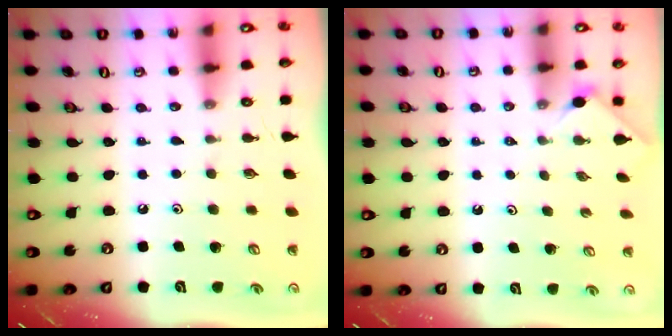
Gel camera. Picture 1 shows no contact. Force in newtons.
{"total": 1.7, "press": 1.7, "slide": 0.4}